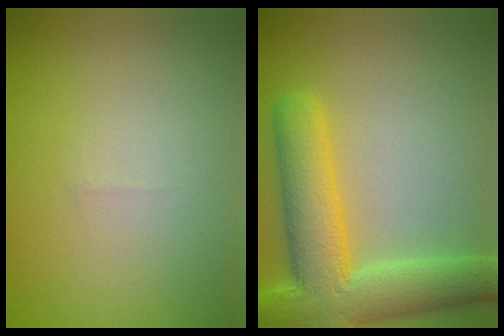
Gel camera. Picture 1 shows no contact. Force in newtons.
{"total": 9.0, "press": 9.0, "slide": 0.6}